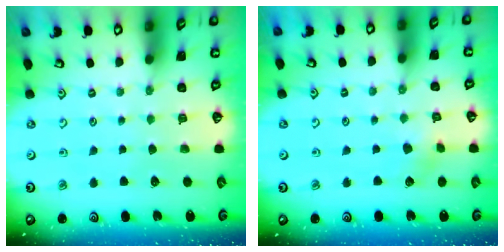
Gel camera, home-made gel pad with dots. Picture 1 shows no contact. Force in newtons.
{"total": 3.4, "press": 3.4, "slide": 0.4}